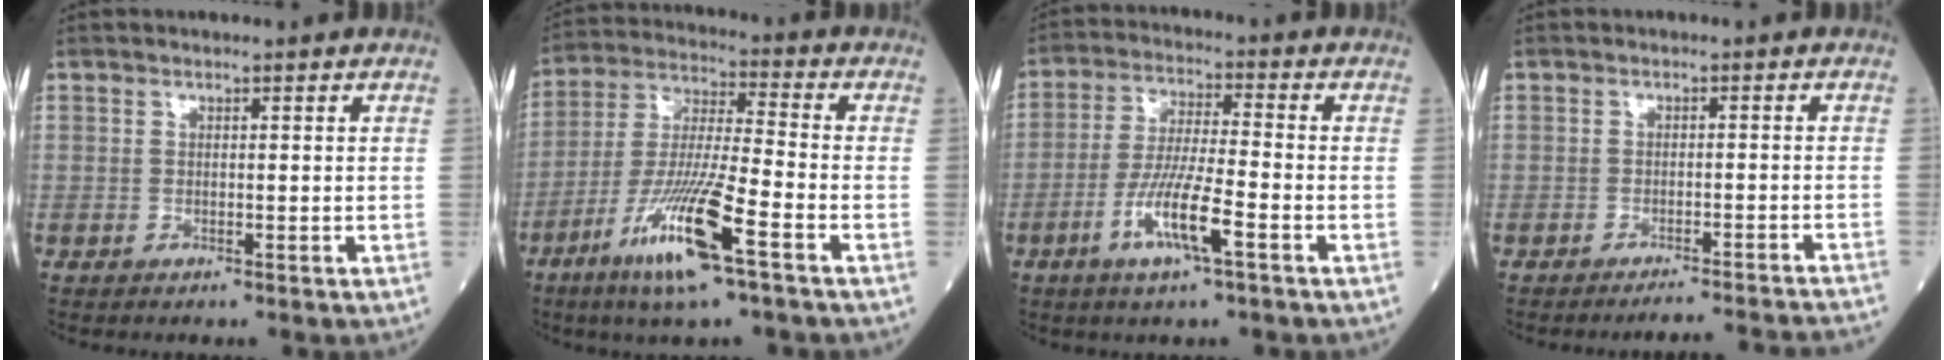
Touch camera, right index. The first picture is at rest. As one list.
[{"total": 14.4, "force": [-7.3, 0.6, 12.4], "torque": [-0.252, -0.024, -0.134]}, {"total": 9.2, "force": [-3.9, 0.7, 8.3], "torque": [-0.164, -0.009, -0.075]}, {"total": 11.7, "force": [-11.3, -1.2, 3.0], "torque": [-0.010, -0.013, -0.132]}]